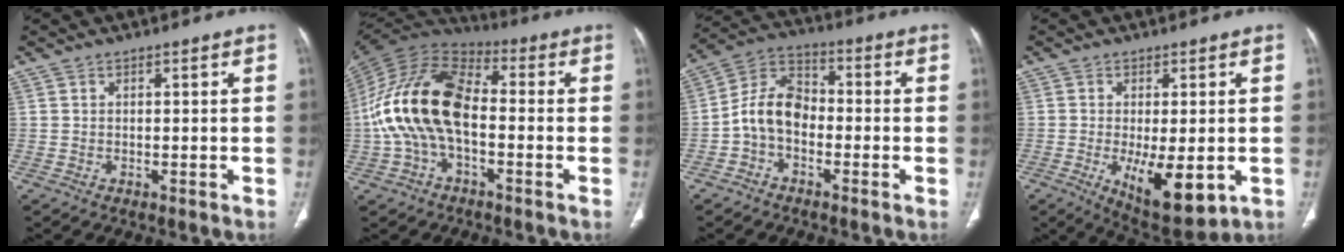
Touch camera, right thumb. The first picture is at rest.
{"total": 17.8, "force": [-1.9, 10.0, 14.6], "torque": [-0.285, 0.039, -0.041]}
{"total": 9.2, "force": [-2.2, 6.4, 6.3], "torque": [-0.106, 0.037, -0.056]}
{"total": 10.6, "force": [-2.7, 4.1, 9.3], "torque": [-0.139, -0.021, -0.029]}